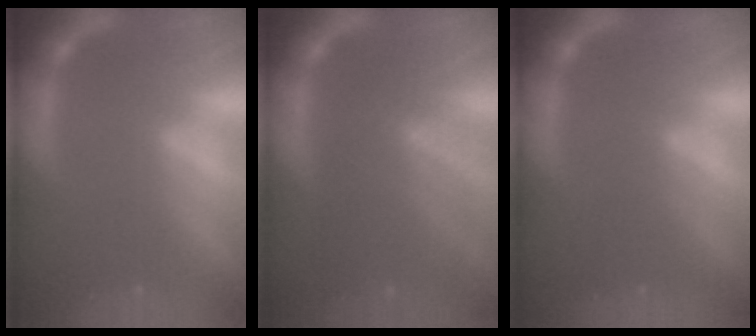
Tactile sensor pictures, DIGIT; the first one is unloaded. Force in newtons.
{"total": 7.5}
{"total": 2.0}